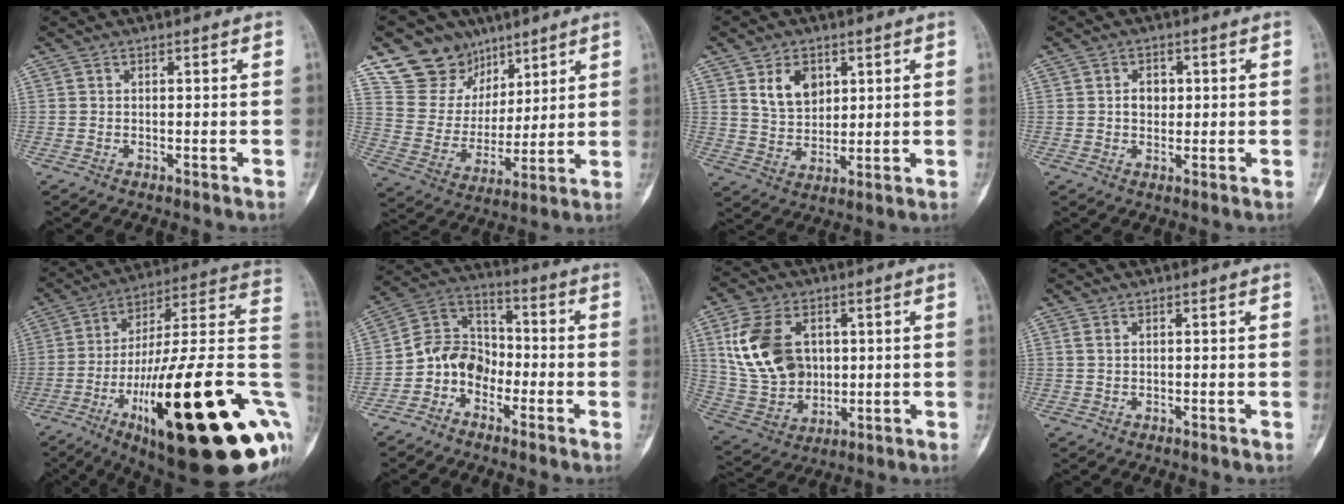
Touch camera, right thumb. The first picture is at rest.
{"total": 14.4, "force": [9.5, 10.4, 2.5], "torque": [-0.006, -0.050, 0.190]}
{"total": 7.8, "force": [3.3, 5.4, 4.5], "torque": [-0.056, -0.022, 0.068]}
{"total": 3.3, "force": [0.5, 2.6, 2.1], "torque": [-0.018, 0.004, 0.007]}
{"total": 37.7, "force": [-9.8, 9.8, 35.1], "torque": [-0.442, 0.039, -0.149]}
{"total": 9.2, "force": [-3.9, 7.3, 4.1], "torque": [-0.055, 0.065, -0.087]}
{"total": 15.8, "force": [3.7, 11.3, 10.5], "torque": [-0.178, -0.004, 0.081]}
{"total": 0.9, "force": [0.4, 0.4, 0.7], "torque": [-0.015, 0.007, 0.011]}